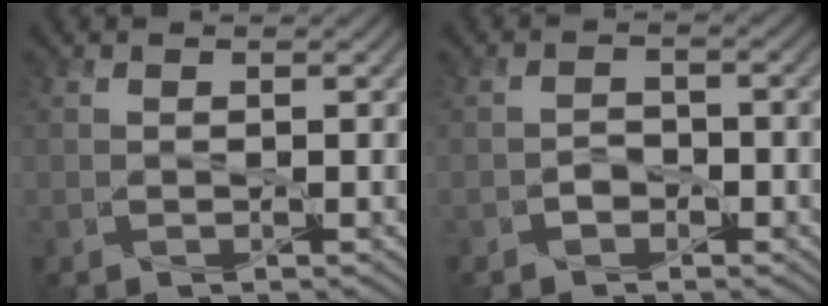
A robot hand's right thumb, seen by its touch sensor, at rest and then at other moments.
{"total": 1.1, "force": [-1.1, -0.1, 0.3], "torque": [0.001, 0.006, -0.021]}